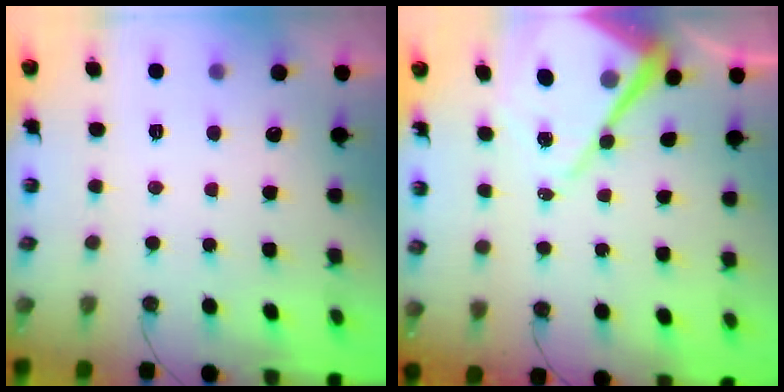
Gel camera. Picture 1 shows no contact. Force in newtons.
{"total": 13.1, "press": 13.1, "slide": 1.1}